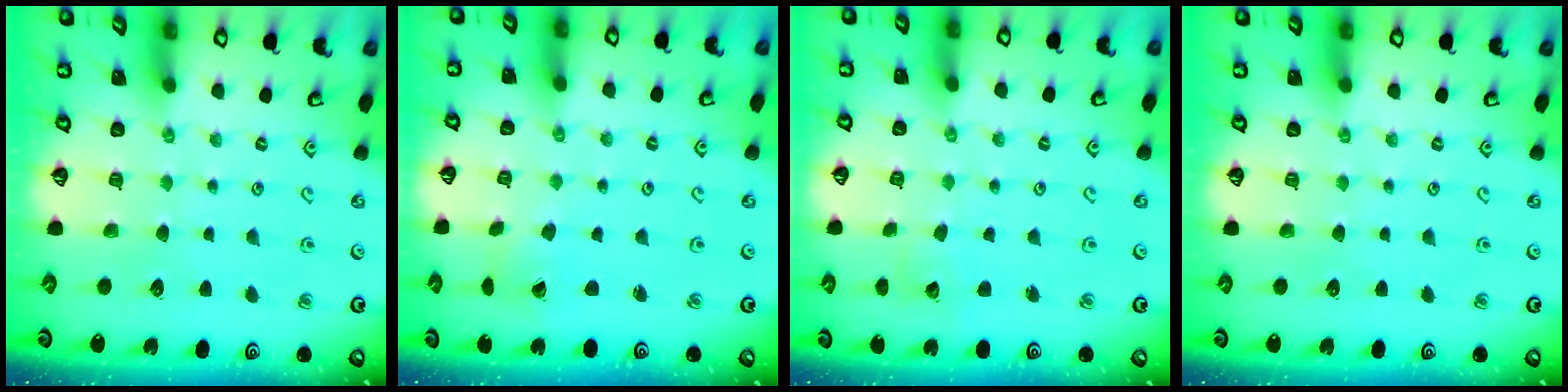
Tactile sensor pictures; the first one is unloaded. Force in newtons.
{"total": 0.8, "press": 0.8, "slide": 0.1}
{"total": 2.9, "press": 2.9, "slide": 0.3}
{"total": 0.0}